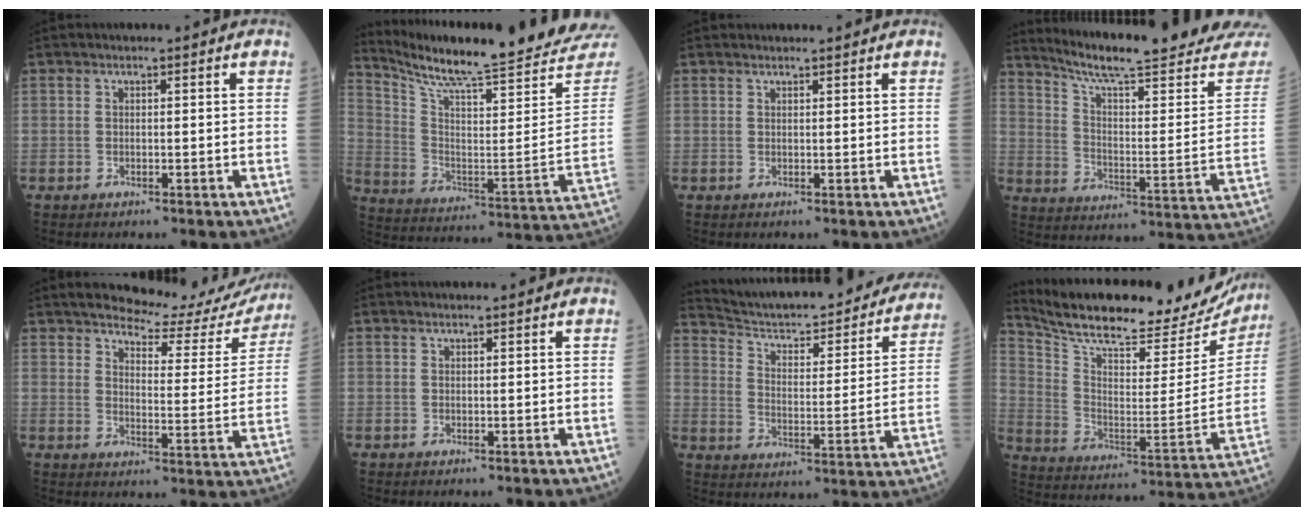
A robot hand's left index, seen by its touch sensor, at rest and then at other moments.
{"total": 27.8, "force": [25.8, -0.5, 10.5], "torque": [-0.178, -0.121, 0.354]}
{"total": 2.1, "force": [2.1, 0.2, 0.3], "torque": [-0.003, 0.015, 0.030]}
{"total": 24.0, "force": [22.2, 0.2, 9.1], "torque": [-0.137, -0.091, 0.298]}
{"total": 13.6, "force": [13.0, 2.9, 2.6], "torque": [-0.012, -0.034, 0.142]}
{"total": 1.3, "force": [1.2, 0.1, 0.2], "torque": [-0.001, 0.010, 0.019]}
{"total": 26.4, "force": [24.0, 4.1, 10.1], "torque": [-0.141, -0.054, 0.313]}
{"total": 29.0, "force": [26.2, 5.7, 11.0], "torque": [-0.186, -0.064, 0.358]}